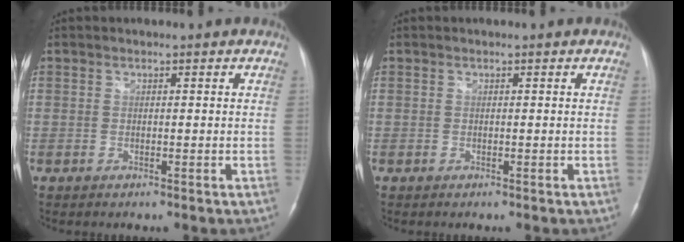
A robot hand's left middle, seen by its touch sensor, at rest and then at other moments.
{"total": 0.0}